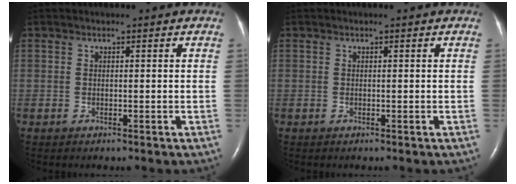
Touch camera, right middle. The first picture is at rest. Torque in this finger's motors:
{"motor_torque": [-0.14, -0.09, 0.00, -0.01]}